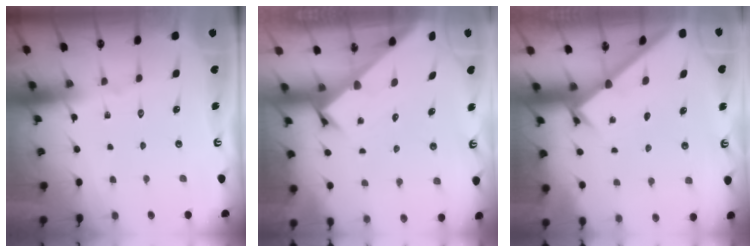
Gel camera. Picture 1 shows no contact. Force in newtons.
{"total": 2.4, "press": 2.4, "slide": 0.2}
{"total": 3.4, "press": 3.4, "slide": 0.3}